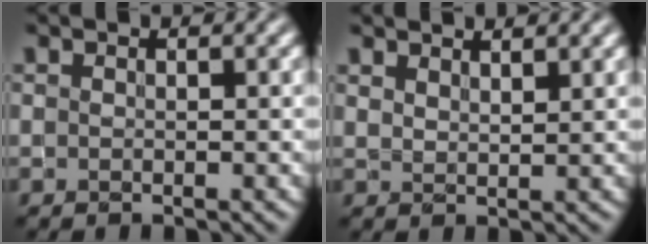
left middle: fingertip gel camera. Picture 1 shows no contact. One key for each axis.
{"total": 2.3, "fx": 2.2, "fy": 0.4, "fz": 0.6, "tx": -0.005, "ty": 0.002, "tz": 0.034}